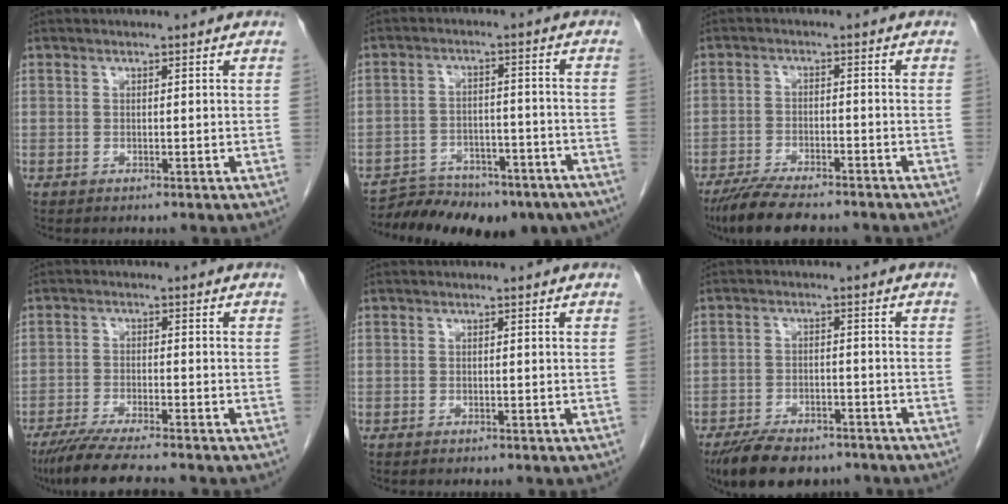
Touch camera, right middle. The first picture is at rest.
{"total": 15.5, "force": [-12.8, 6.6, 5.6], "torque": [-0.078, 0.023, -0.169]}
{"total": 9.9, "force": [-8.4, 2.0, 4.9], "torque": [-0.083, -0.021, -0.136]}
{"total": 9.0, "force": [-7.6, 0.2, 4.7], "torque": [-0.076, -0.026, -0.125]}
{"total": 0.5, "force": [-0.5, 0.1, 0.2], "torque": [-0.013, -0.003, -0.007]}
{"total": 11.0, "force": [-8.5, 4.5, 5.2], "torque": [-0.081, -0.007, -0.132]}